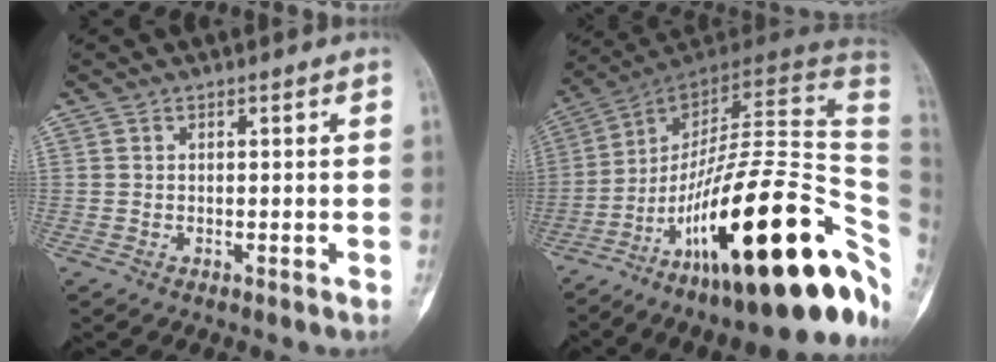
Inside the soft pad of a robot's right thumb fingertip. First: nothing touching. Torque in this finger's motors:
{"motor_torque": [3.89, 1.12, 1.93, -0.85, 0.81]}